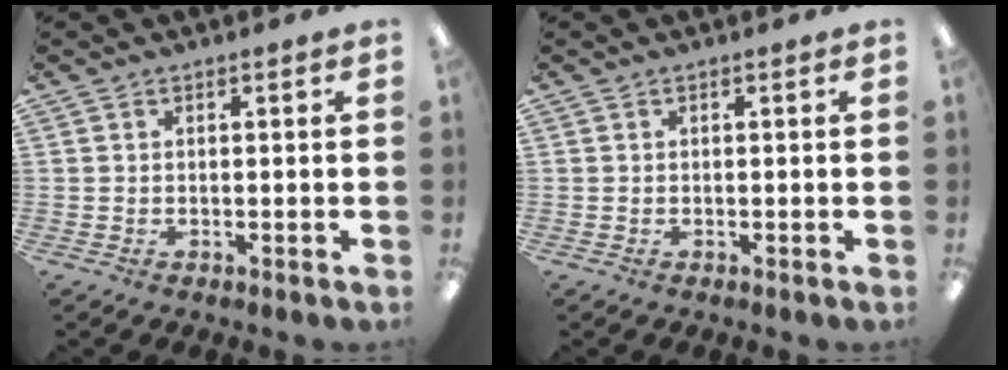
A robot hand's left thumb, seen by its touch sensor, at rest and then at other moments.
{"total": 0.0}